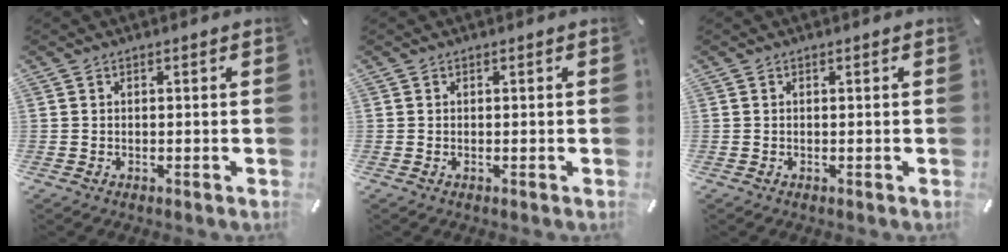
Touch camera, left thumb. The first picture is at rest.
{"total": 0.0}
{"total": 0.0}